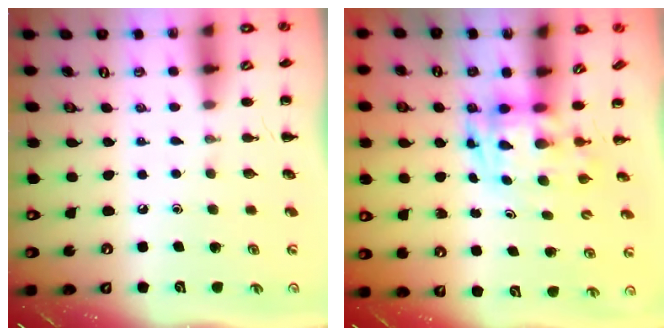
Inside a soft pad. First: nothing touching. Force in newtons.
{"total": 3.5, "press": 3.4, "slide": 0.7}